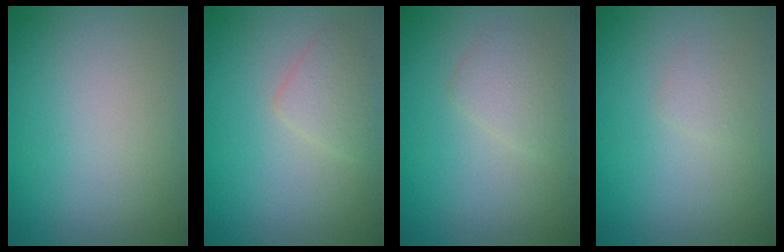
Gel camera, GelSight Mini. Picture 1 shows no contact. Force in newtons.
{"total": 1.8, "press": 1.8, "slide": 0.1}
{"total": 1.7, "press": 1.7, "slide": 0.2}
{"total": 0.8, "press": 0.8, "slide": 0.0}